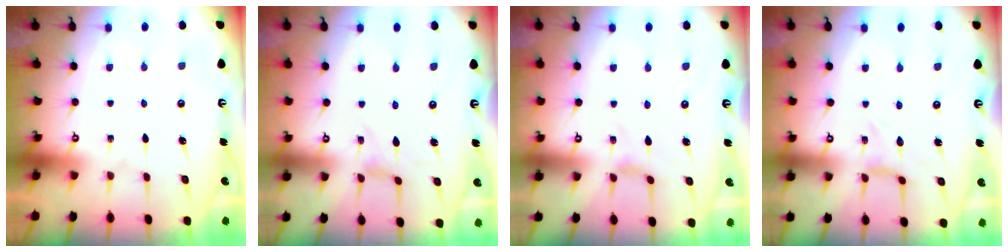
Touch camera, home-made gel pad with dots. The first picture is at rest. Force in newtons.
{"total": 0.0}
{"total": 1.6, "press": 1.5, "slide": 0.4}
{"total": 0.0}